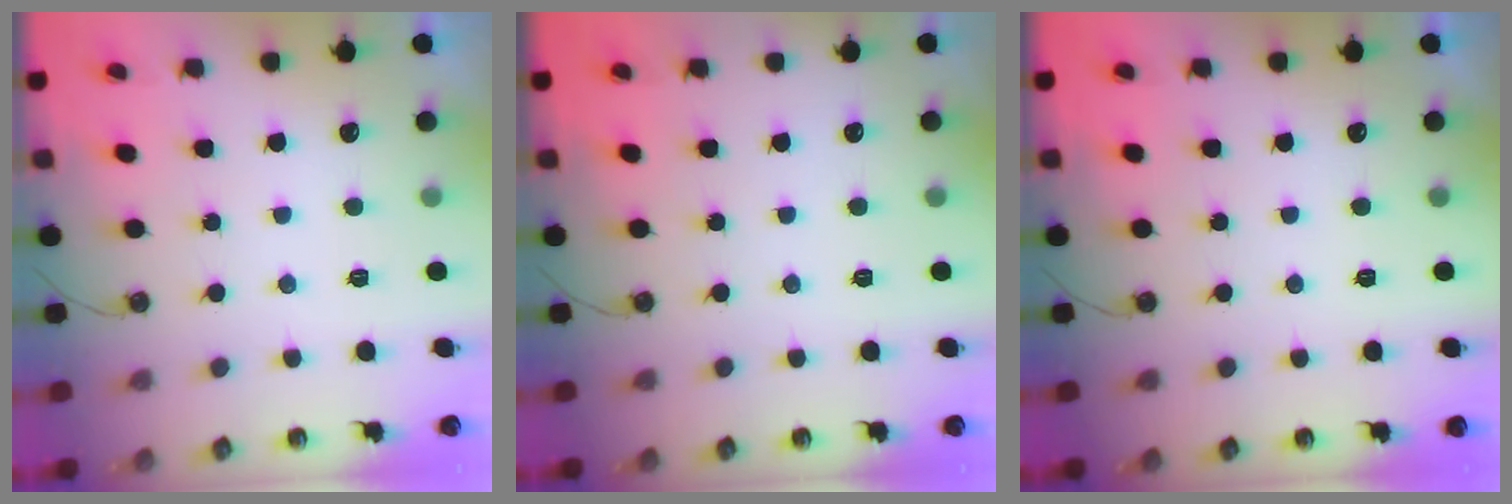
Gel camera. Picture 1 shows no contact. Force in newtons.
{"total": 0.0}
{"total": 0.0}